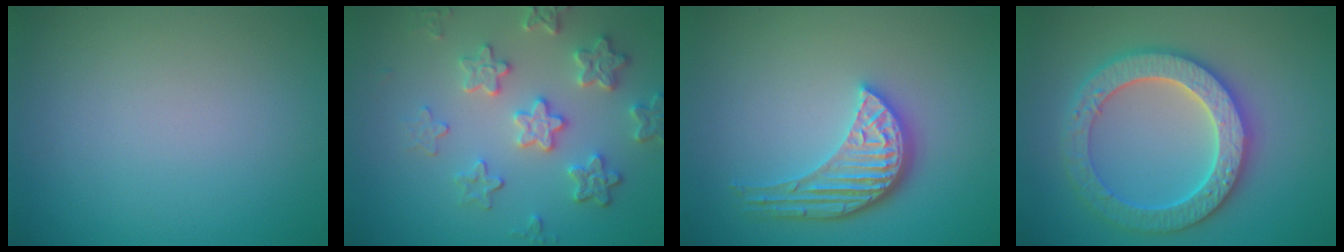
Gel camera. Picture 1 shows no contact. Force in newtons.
{"total": 4.8, "press": 4.1, "slide": 2.5}
{"total": 4.7, "press": 3.7, "slide": 3.0}
{"total": 6.4, "press": 6.3, "slide": 1.3}